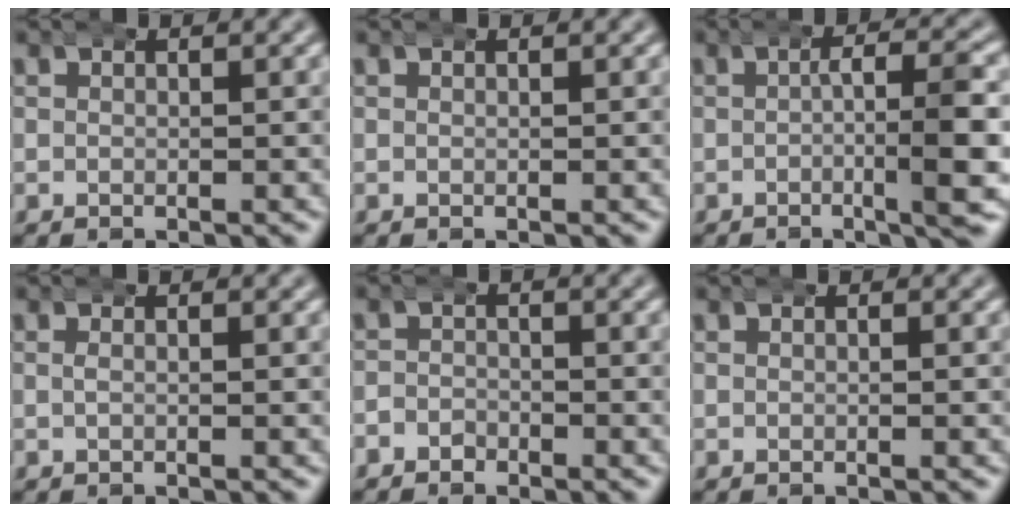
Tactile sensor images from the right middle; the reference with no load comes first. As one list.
[{"total": 0.0}, {"total": 5.5, "force": [-1.0, 0.8, 5.3], "torque": [-0.074, 0.008, -0.024]}, {"total": 0.7, "force": [-0.1, 0.1, 0.6], "torque": [-0.010, 0.003, -0.003]}, {"total": 2.2, "force": [-1.6, 1.5, 0.0], "torque": [-0.004, -0.007, -0.033]}, {"total": 0.0}]